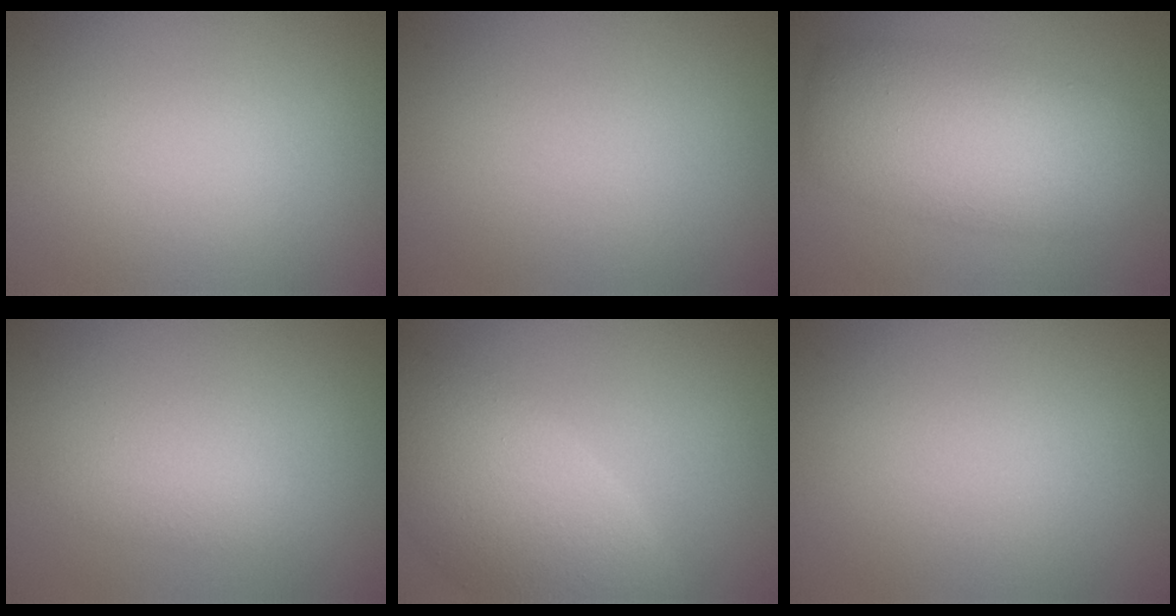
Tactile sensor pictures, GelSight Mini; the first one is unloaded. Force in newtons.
{"total": 0.0}
{"total": 8.0, "press": 8.0, "slide": 0.3}
{"total": 1.3, "press": 1.3, "slide": 0.1}
{"total": 8.2, "press": 8.2, "slide": 0.7}
{"total": 0.0}